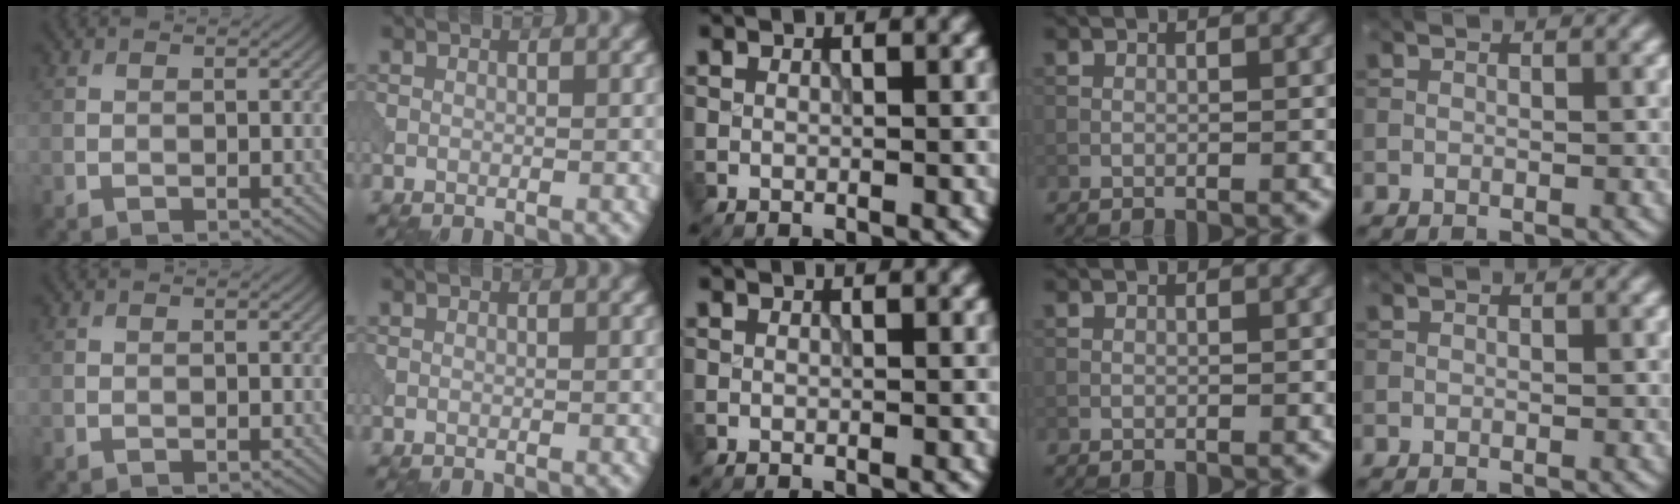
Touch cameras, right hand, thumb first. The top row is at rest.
{}